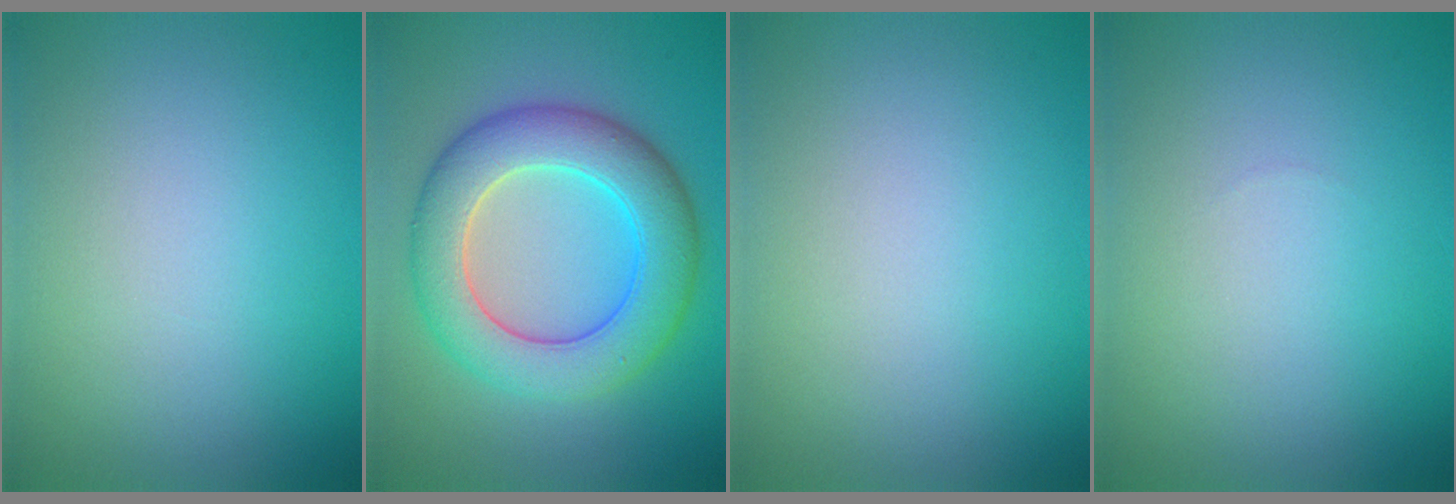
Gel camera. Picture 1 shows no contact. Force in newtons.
{"total": 7.9, "press": 7.9, "slide": 0.3}
{"total": 0.0}
{"total": 0.0}